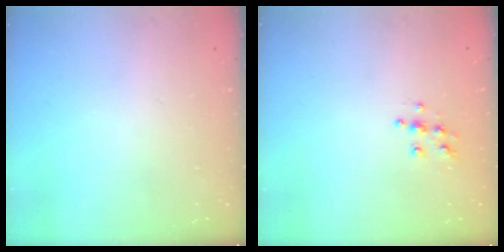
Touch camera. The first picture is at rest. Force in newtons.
{"total": 6.4, "press": 6.4, "slide": 0.3}